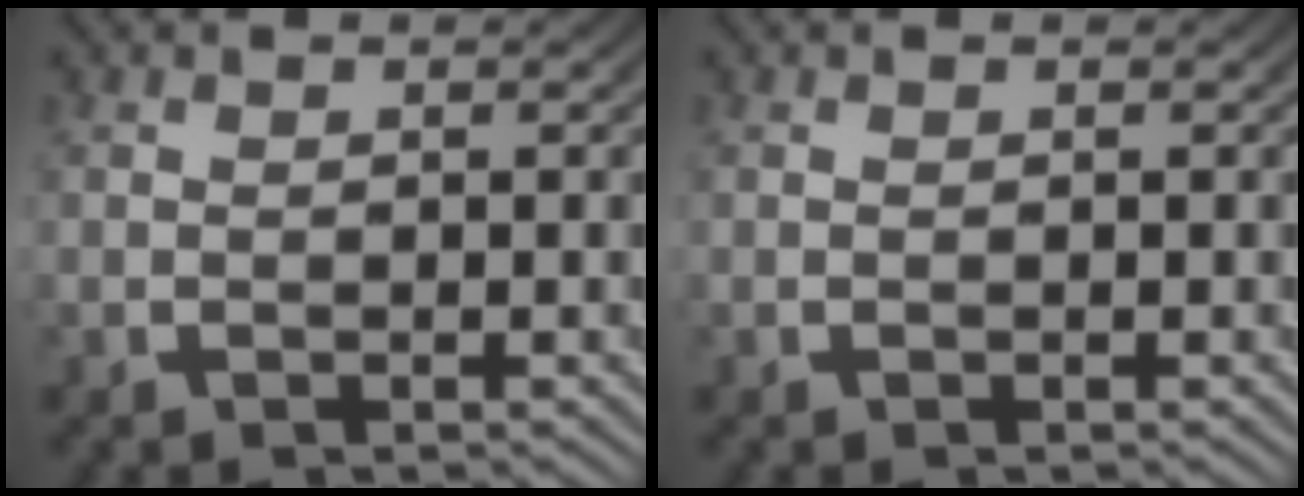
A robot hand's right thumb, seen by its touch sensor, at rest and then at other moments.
{"total": 0.0}